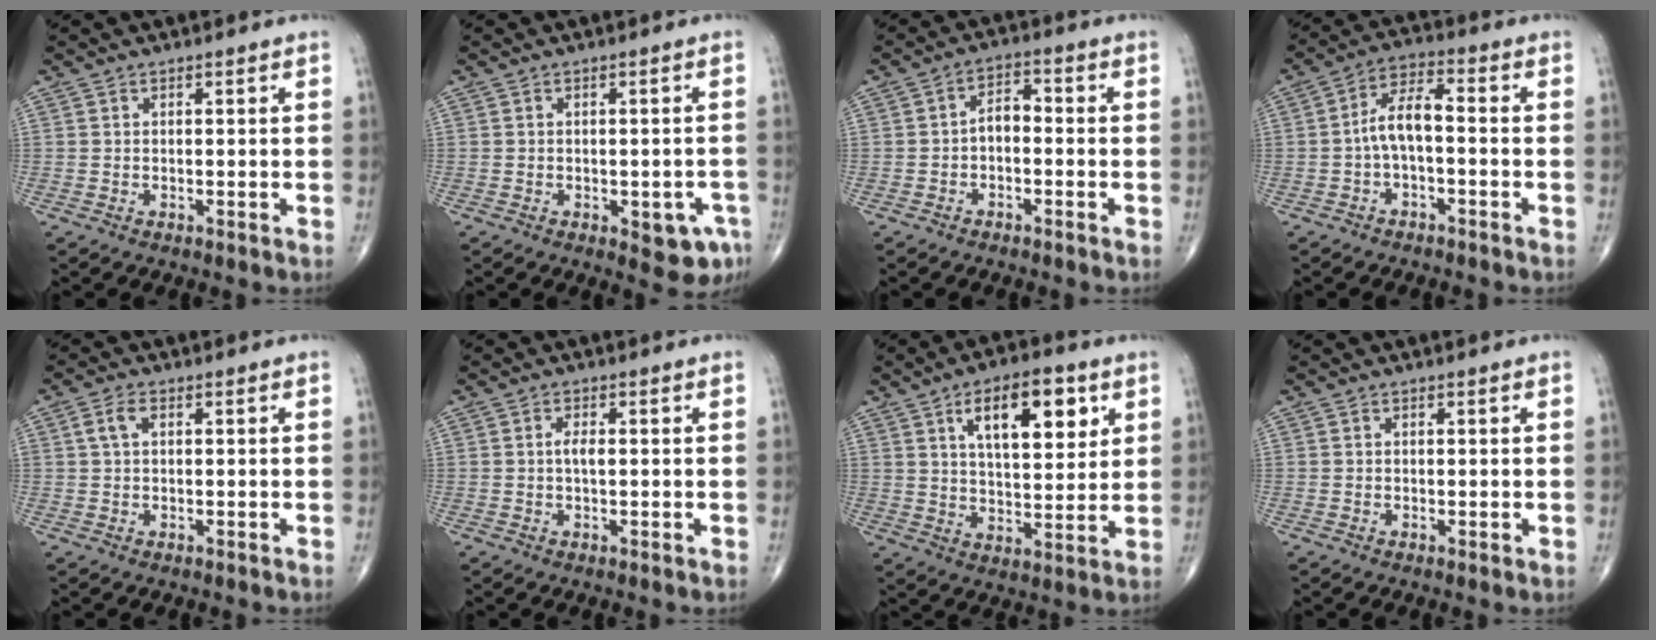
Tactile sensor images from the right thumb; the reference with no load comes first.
{"total": 6.4, "force": [-2.6, 2.8, 5.1], "torque": [-0.040, 0.008, -0.024]}
{"total": 3.9, "force": [-1.0, 2.3, 3.0], "torque": [-0.039, 0.025, -0.027]}
{"total": 6.6, "force": [-1.2, 2.7, 5.9], "torque": [-0.110, 0.036, -0.030]}
{"total": 2.9, "force": [0.8, 1.6, 2.3], "torque": [-0.052, 0.011, 0.015]}
{"total": 2.2, "force": [0.1, 0.8, 2.0], "torque": [-0.038, 0.001, -0.002]}
{"total": 14.4, "force": [6.0, 6.4, 11.4], "torque": [-0.140, -0.023, 0.095]}
{"total": 0.5, "force": [-0.1, 0.1, 0.5], "torque": [-0.009, -0.003, -0.002]}